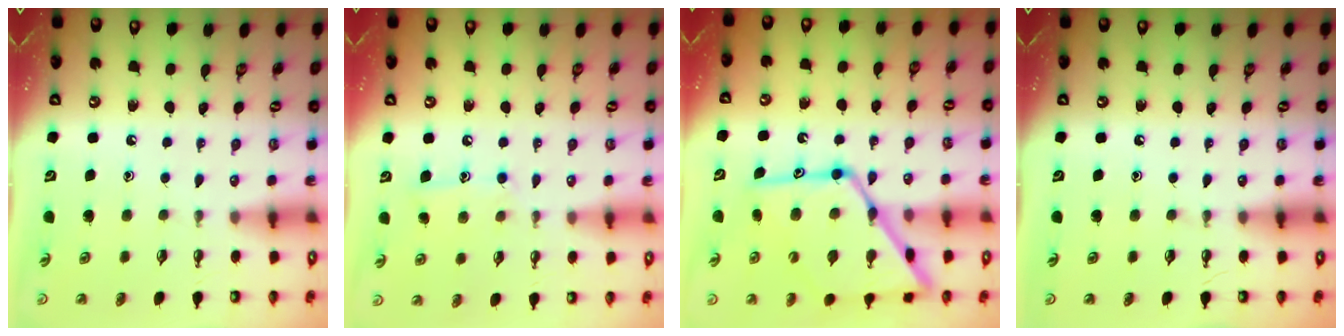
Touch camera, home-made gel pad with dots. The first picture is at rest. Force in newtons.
{"total": 8.2, "press": 8.2, "slide": 0.6}
{"total": 22.6, "press": 22.5, "slide": 1.8}
{"total": 0.0}